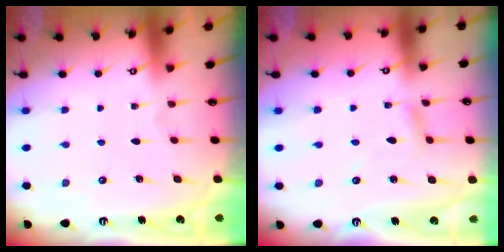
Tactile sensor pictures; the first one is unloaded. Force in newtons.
{"total": 3.4, "press": 3.4, "slide": 0.3}